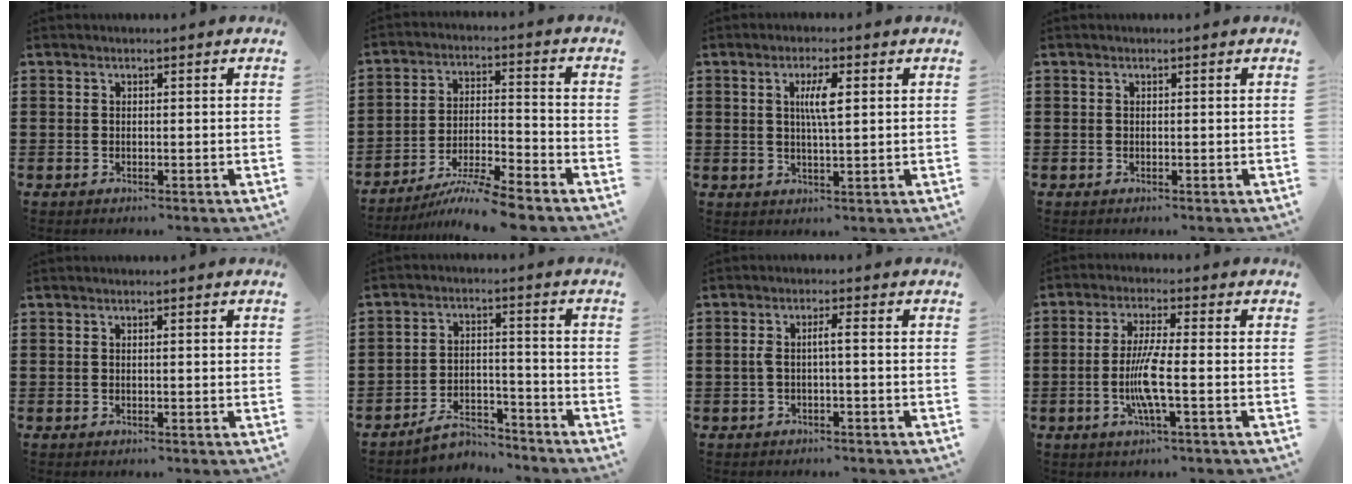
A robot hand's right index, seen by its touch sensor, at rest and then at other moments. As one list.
[{"total": 8.0, "force": [-7.2, -0.1, 3.5], "torque": [-0.063, 0.002, -0.139]}, {"total": 4.3, "force": [1.0, 0.9, 4.1], "torque": [-0.083, 0.005, 0.013]}, {"total": 0.0}, {"total": 0.6, "force": [0.1, 0.0, 0.6], "torque": [-0.009, -0.001, 0.002]}, {"total": 5.5, "force": [-5.1, 1.3, 1.5], "torque": [-0.036, 0.005, -0.102]}, {"total": 2.6, "force": [-0.4, 0.2, 2.6], "torque": [-0.057, -0.002, -0.012]}, {"total": 6.9, "force": [-1.6, 0.6, 6.7], "torque": [-0.143, -0.016, -0.038]}]